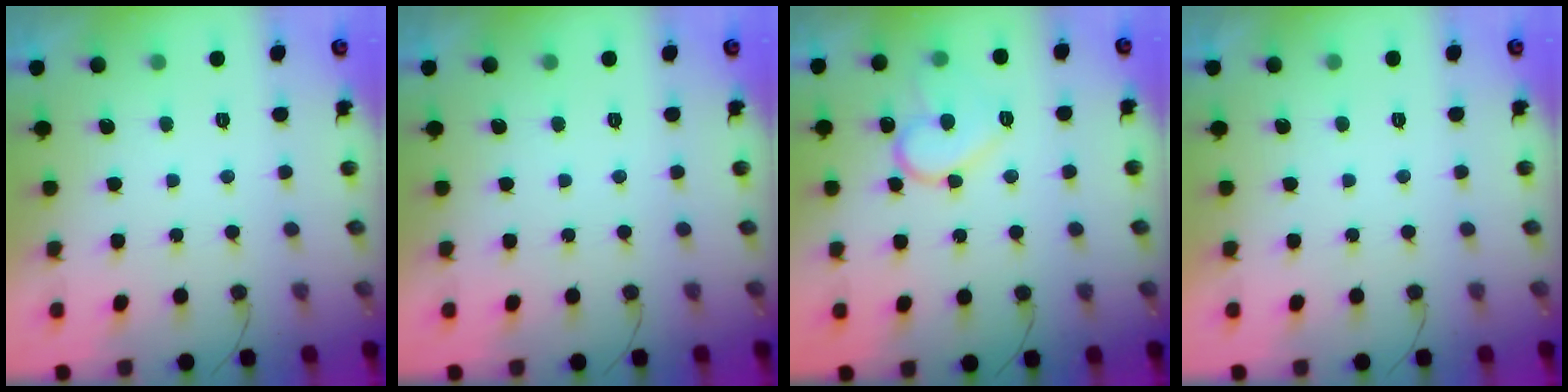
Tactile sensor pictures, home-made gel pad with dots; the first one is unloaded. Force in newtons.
{"total": 0.0}
{"total": 12.7, "press": 12.7, "slide": 0.8}
{"total": 1.8, "press": 1.8, "slide": 0.0}